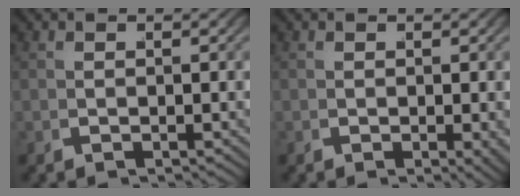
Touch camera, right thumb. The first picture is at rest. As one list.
[{"total": 1.4, "force": [-0.1, 0.6, 1.3], "torque": [-0.016, -0.004, 0.000]}]